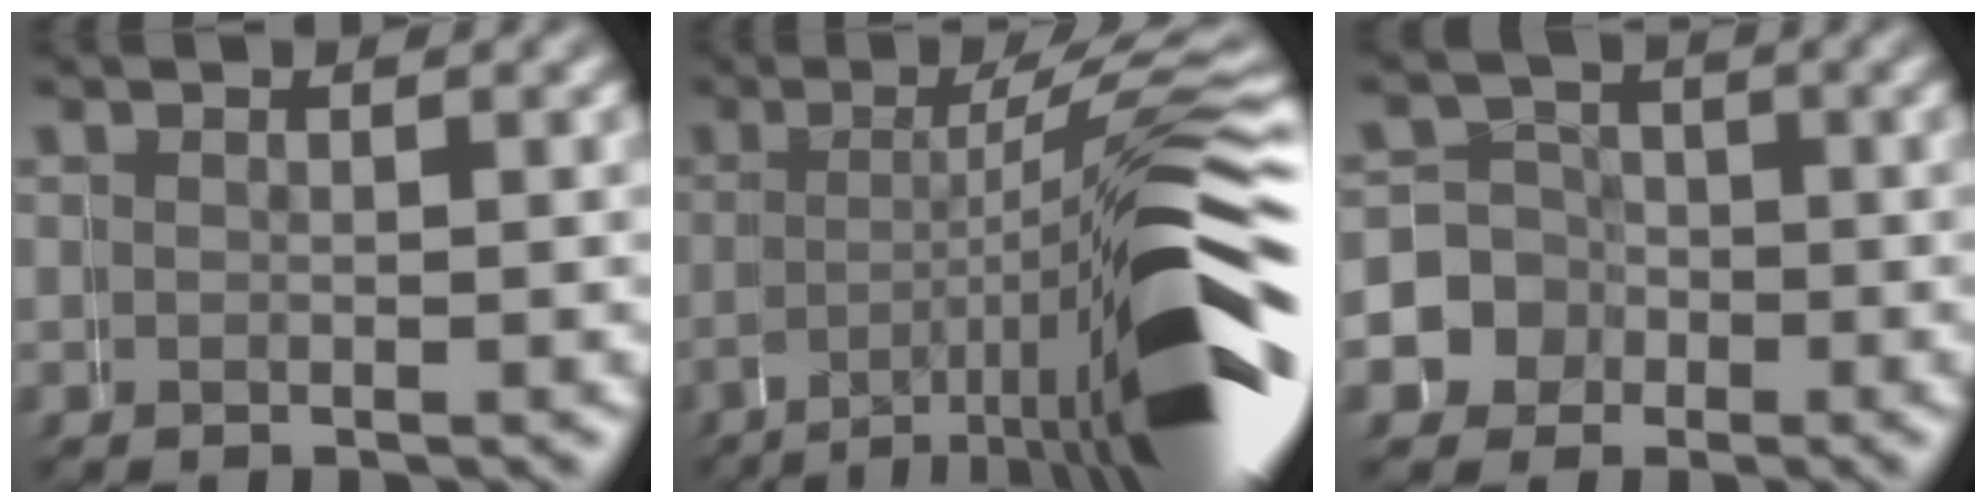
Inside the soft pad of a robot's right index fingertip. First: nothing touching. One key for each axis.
{"total": 13.7, "fx": -3.2, "fy": 3.3, "fz": 12.9, "tx": -0.185, "ty": -0.006, "tz": -0.039}
{"total": 9.1, "fx": -2.5, "fy": 8.6, "fz": 1.4, "tx": -0.059, "ty": -0.017, "tz": -0.054}